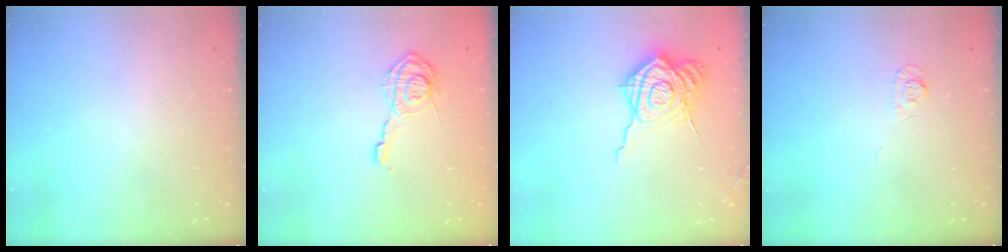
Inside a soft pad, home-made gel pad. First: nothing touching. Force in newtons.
{"total": 12.1, "press": 12.0, "slide": 0.7}
{"total": 17.9, "press": 17.9, "slide": 0.8}
{"total": 4.8, "press": 4.8, "slide": 0.6}